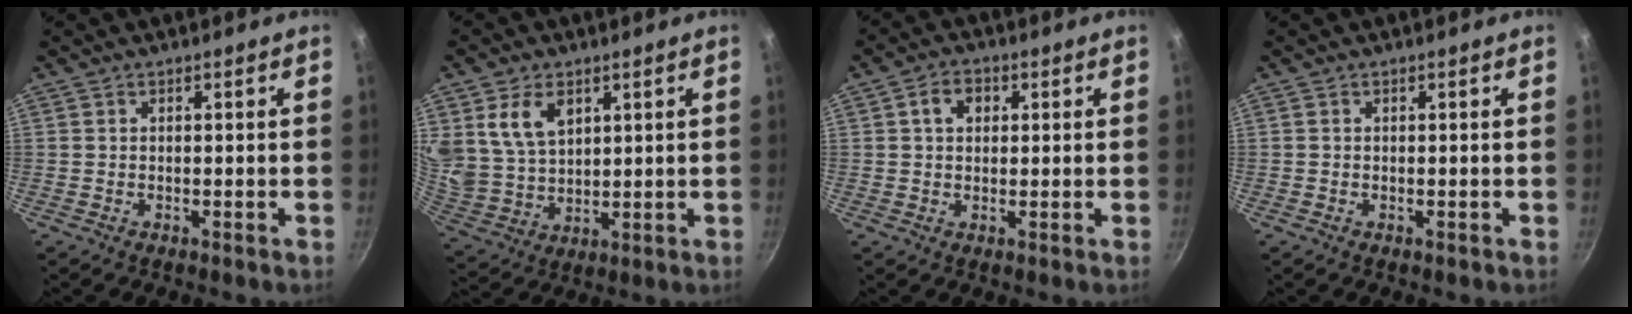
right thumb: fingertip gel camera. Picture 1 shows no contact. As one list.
[{"total": 10.8, "force": [4.5, 7.4, 6.5], "torque": [-0.107, -0.026, 0.100]}, {"total": 4.5, "force": [1.2, 3.5, 2.7], "torque": [-0.027, 0.006, 0.014]}, {"total": 0.0}]